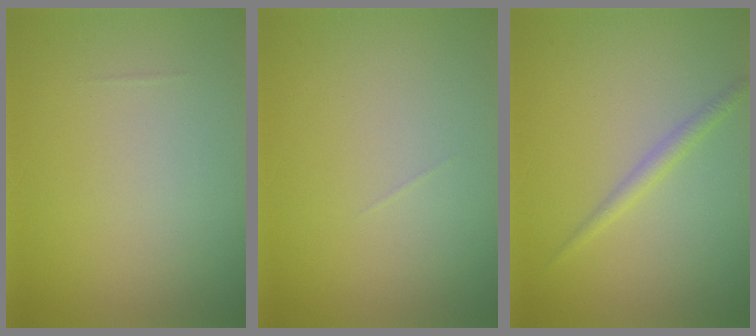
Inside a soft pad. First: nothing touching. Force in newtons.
{"total": 0.0}
{"total": 1.3, "press": 1.3, "slide": 0.0}